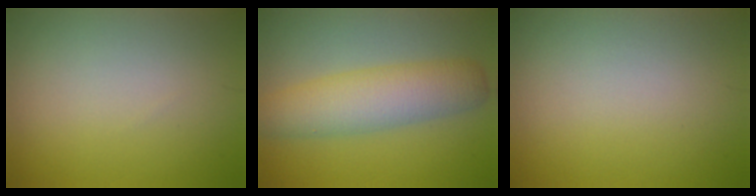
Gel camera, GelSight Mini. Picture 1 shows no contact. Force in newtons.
{"total": 5.8, "press": 5.8, "slide": 0.3}
{"total": 0.0}